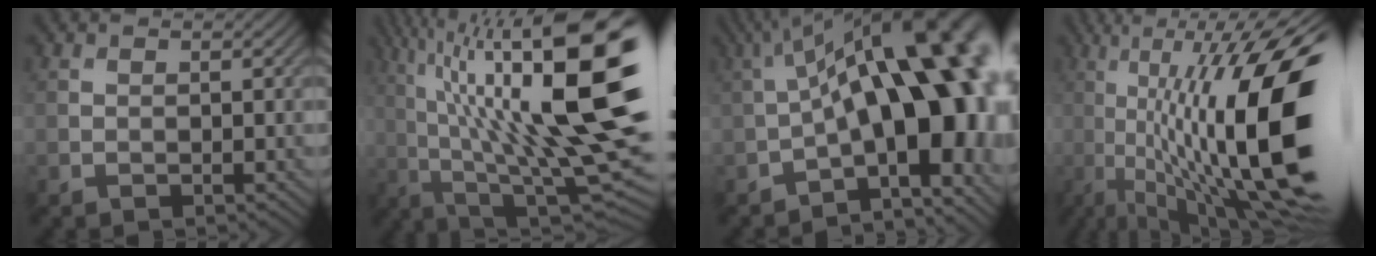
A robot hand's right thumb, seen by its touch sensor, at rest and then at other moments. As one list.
[{"total": 21.1, "force": [4.7, 6.0, 19.7], "torque": [-0.322, 0.031, 0.092]}, {"total": 18.5, "force": [-1.5, 7.2, 17.0], "torque": [-0.226, 0.017, -0.016]}, {"total": 19.2, "force": [-1.0, 6.1, 18.2], "torque": [-0.287, 0.008, -0.009]}]